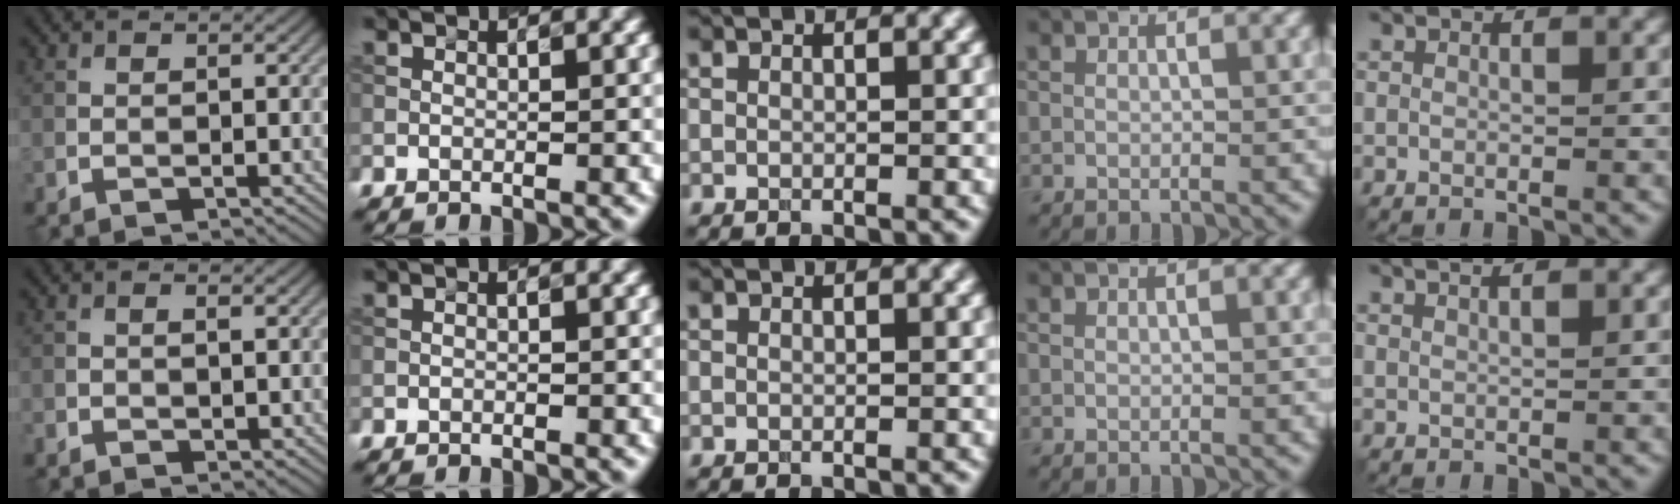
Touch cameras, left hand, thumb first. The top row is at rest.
{"thumb": {"total": 1.8, "force": [-0.5, 1.0, 1.4], "torque": [-0.025, -0.002, -0.006]}, "little": {"total": 1.9, "force": [1.3, 0.6, 1.2], "torque": [-0.001, 0.007, 0.000]}}